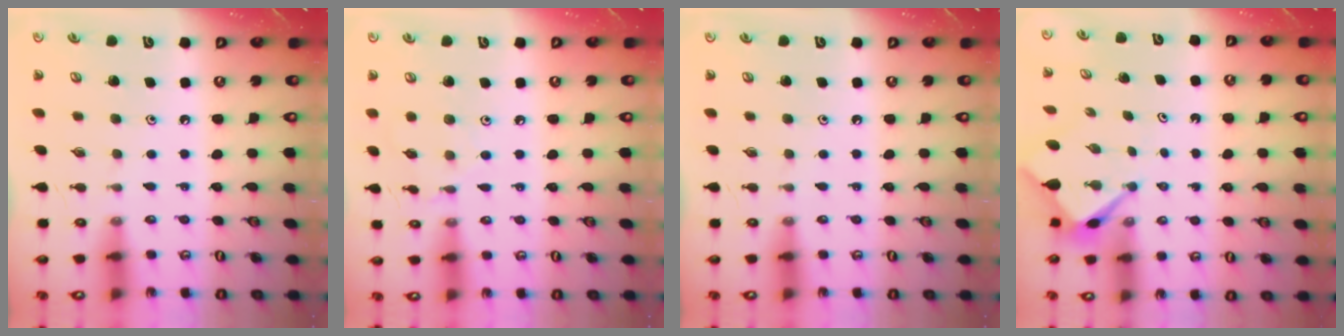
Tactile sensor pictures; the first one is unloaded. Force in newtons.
{"total": 5.8, "press": 5.8, "slide": 0.7}
{"total": 0.0}
{"total": 2.9, "press": 2.9, "slide": 0.2}